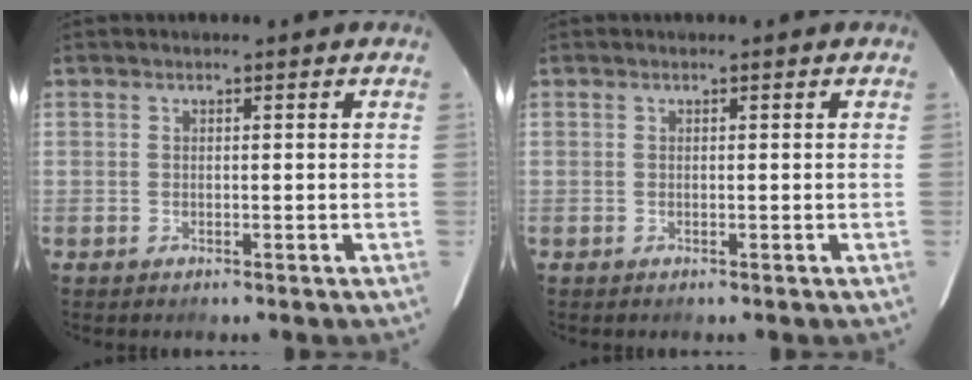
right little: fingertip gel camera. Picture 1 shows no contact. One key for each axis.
{"total": 0.0}